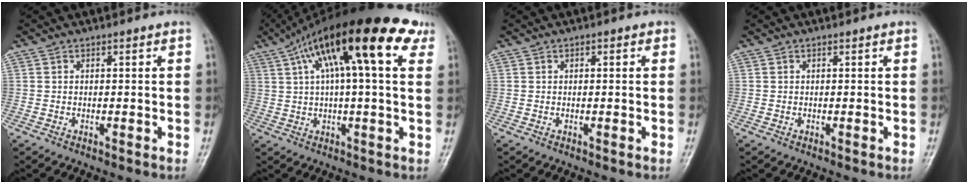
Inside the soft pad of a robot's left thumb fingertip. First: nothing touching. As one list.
[{"total": 20.3, "force": [8.7, 5.4, 17.5], "torque": [-0.280, 0.034, 0.135]}, {"total": 0.9, "force": [0.3, 0.5, 0.7], "torque": [-0.006, 0.001, 0.002]}, {"total": 0.0}]